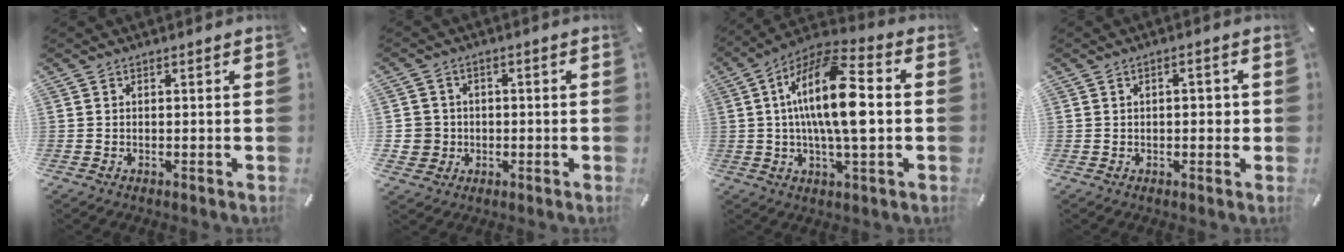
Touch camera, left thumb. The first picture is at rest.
{"total": 5.3, "force": [-0.8, 5.2, 0.5], "torque": [-0.015, 0.011, -0.013]}
{"total": 17.7, "force": [0.9, 6.3, 16.5], "torque": [-0.317, 0.001, 0.010]}
{"total": 2.9, "force": [-0.1, 1.5, 2.4], "torque": [-0.037, 0.005, -0.006]}